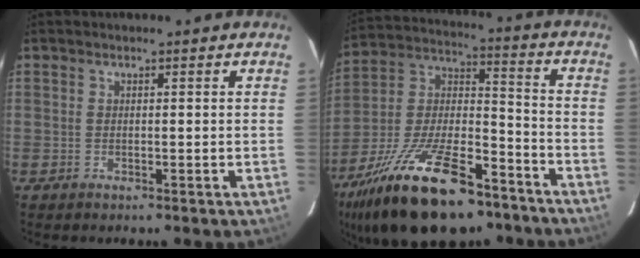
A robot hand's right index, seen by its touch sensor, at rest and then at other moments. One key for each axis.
{"total": 26.4, "fx": -17.2, "fy": 10.0, "fz": 17.3, "tx": -0.332, "ty": -0.018, "tz": -0.276}